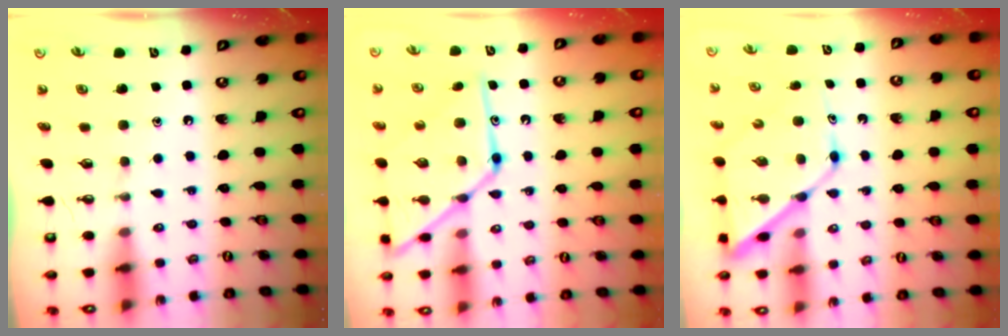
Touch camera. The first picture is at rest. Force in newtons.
{"total": 16.6, "press": 16.5, "slide": 1.3}
{"total": 12.6, "press": 12.6, "slide": 1.1}